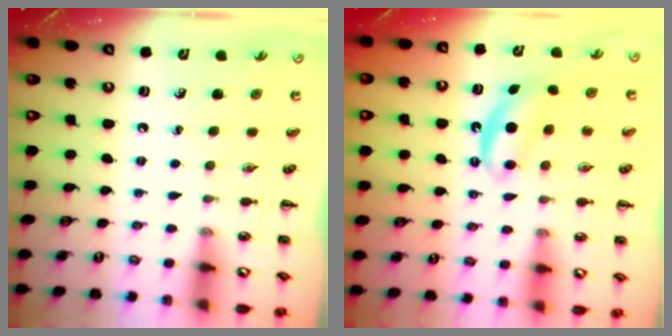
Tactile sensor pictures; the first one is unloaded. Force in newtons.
{"total": 5.2, "press": 5.1, "slide": 1.3}